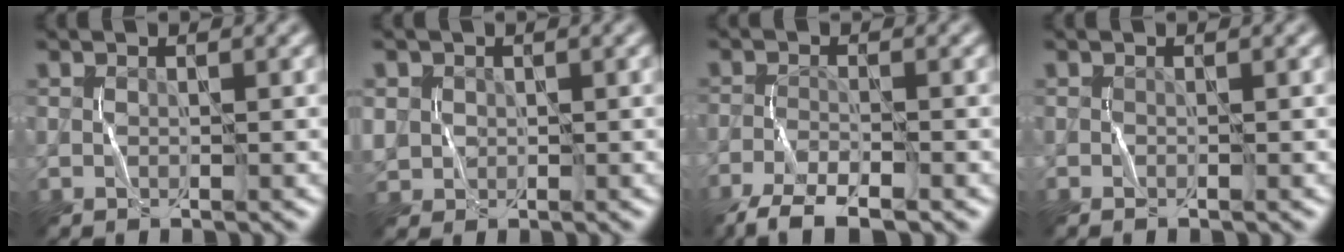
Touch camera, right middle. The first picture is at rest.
{"total": 2.3, "force": [0.6, 2.2, 0.6], "torque": [-0.025, 0.000, 0.022]}
{"total": 4.8, "force": [-3.9, 0.8, 2.6], "torque": [-0.051, -0.011, -0.080]}
{"total": 0.6, "force": [-0.1, -0.4, -0.4], "torque": [0.010, -0.002, -0.003]}